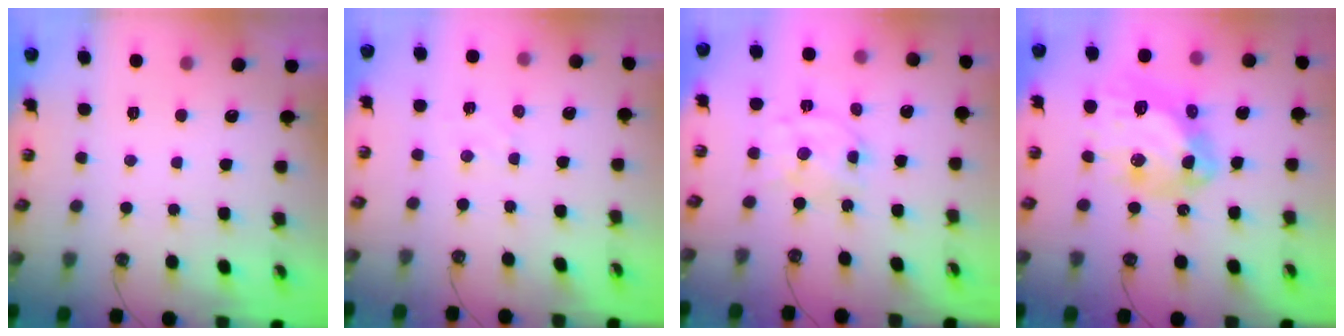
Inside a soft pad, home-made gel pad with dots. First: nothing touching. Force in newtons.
{"total": 5.0, "press": 4.9, "slide": 0.5}
{"total": 9.8, "press": 9.8, "slide": 0.8}
{"total": 17.5, "press": 17.4, "slide": 2.1}